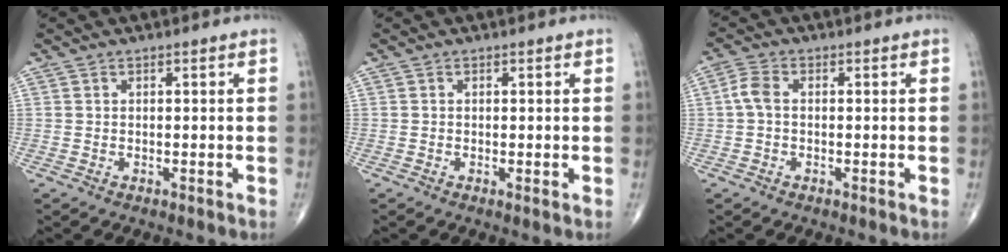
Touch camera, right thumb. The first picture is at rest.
{"total": 0.6, "force": [-0.1, 0.0, 0.6], "torque": [-0.015, -0.004, -0.004]}
{"total": 3.3, "force": [-0.1, 2.0, 2.6], "torque": [-0.057, 0.009, -0.008]}